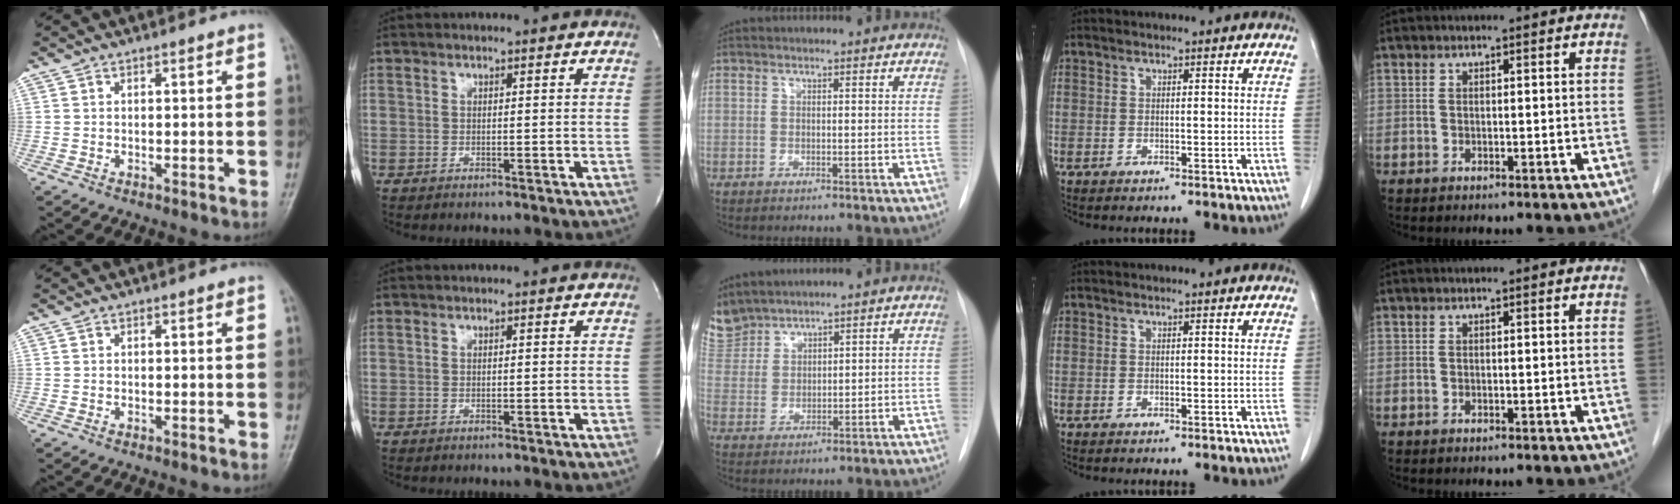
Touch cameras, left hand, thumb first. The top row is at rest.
{"middle": {"total": 7.2, "force": [6.8, 2.3, 0.2], "torque": [-0.012, 0.005, 0.151]}}